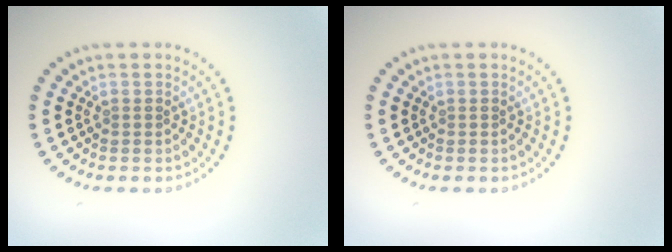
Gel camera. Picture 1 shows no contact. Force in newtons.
{"total": 0.0}